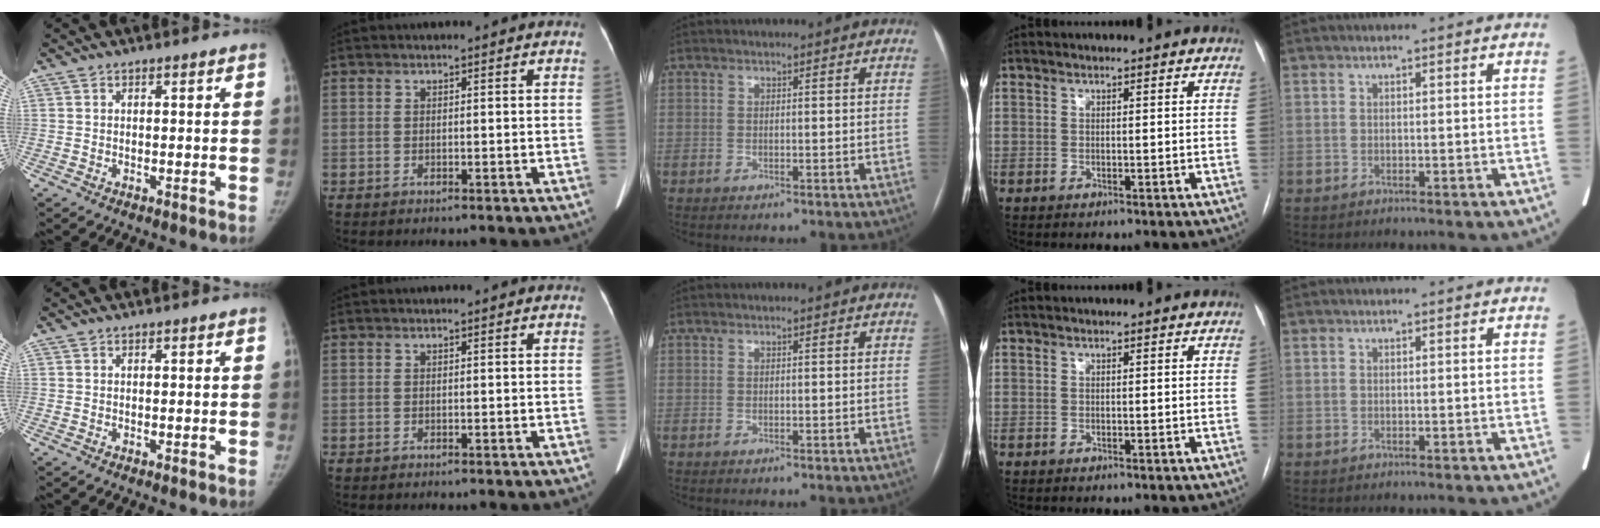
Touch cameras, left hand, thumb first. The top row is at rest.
{}